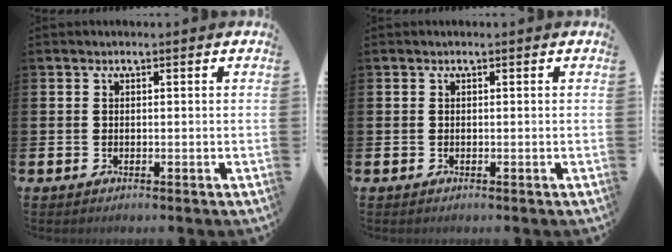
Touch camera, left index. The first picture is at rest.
{"total": 0.0}